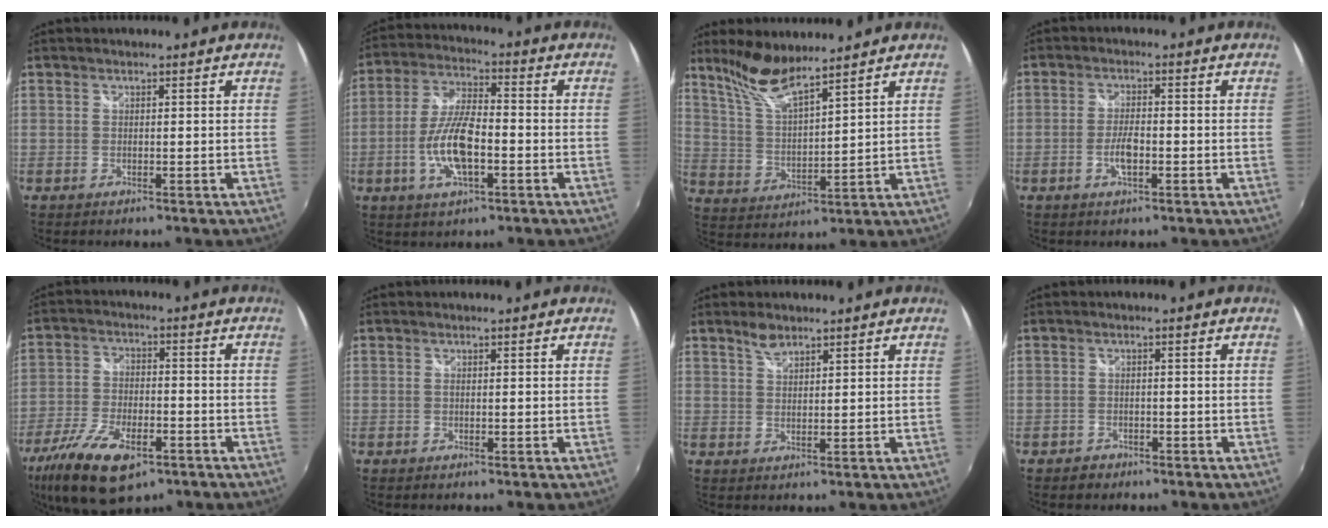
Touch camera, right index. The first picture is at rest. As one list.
[{"total": 11.0, "force": [-3.3, 3.8, 9.8], "torque": [-0.203, -0.001, -0.062]}, {"total": 9.4, "force": [7.8, 1.2, 5.1], "torque": [-0.100, 0.000, 0.161]}, {"total": 3.9, "force": [-1.5, 1.4, 3.4], "torque": [-0.071, -0.002, -0.027]}, {"total": 16.0, "force": [-9.6, 7.0, 10.7], "torque": [-0.235, -0.039, -0.173]}, {"total": 0.0}, {"total": 2.4, "force": [1.8, 1.5, 0.7], "torque": [-0.009, 0.004, 0.031]}, {"total": 2.2, "force": [-1.5, 1.6, 0.3], "torque": [-0.011, 0.003, -0.022]}]